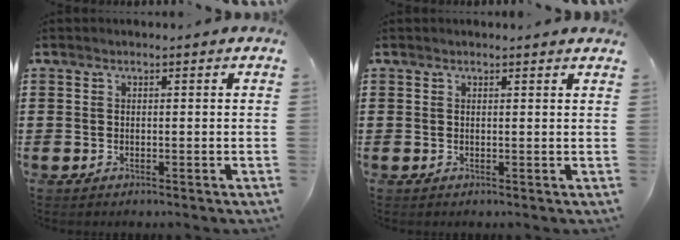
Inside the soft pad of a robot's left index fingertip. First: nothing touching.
{"total": 0.7, "force": [0.6, -0.1, 0.3], "torque": [-0.007, -0.002, 0.013]}